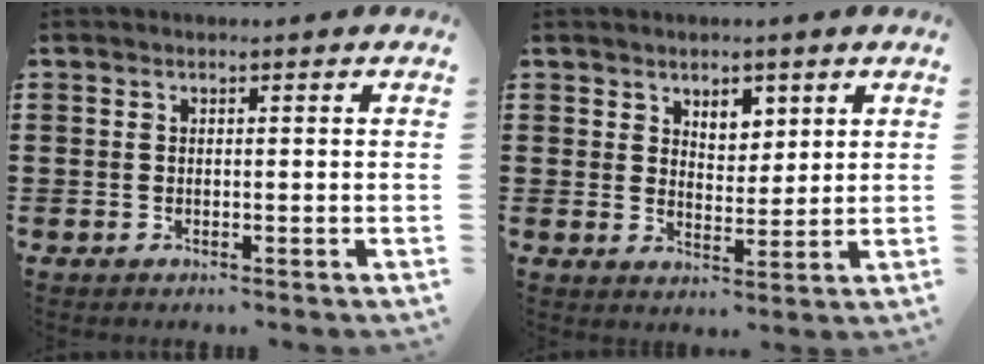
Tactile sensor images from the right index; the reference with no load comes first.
{"total": 3.8, "force": [2.8, 2.4, 0.8], "torque": [-0.021, 0.002, 0.050]}